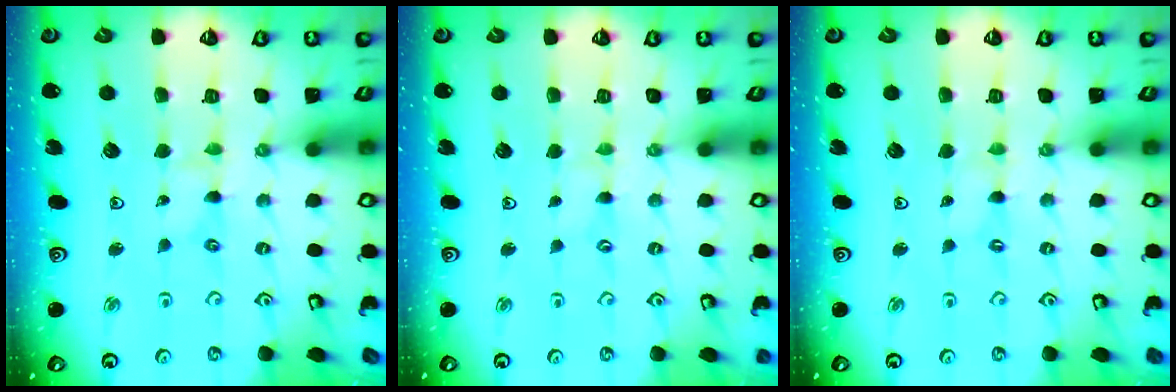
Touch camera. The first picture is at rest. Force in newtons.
{"total": 0.0}
{"total": 0.0}